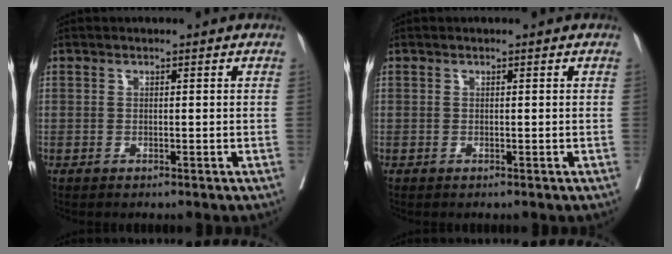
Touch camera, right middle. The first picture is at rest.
{"total": 0.0}